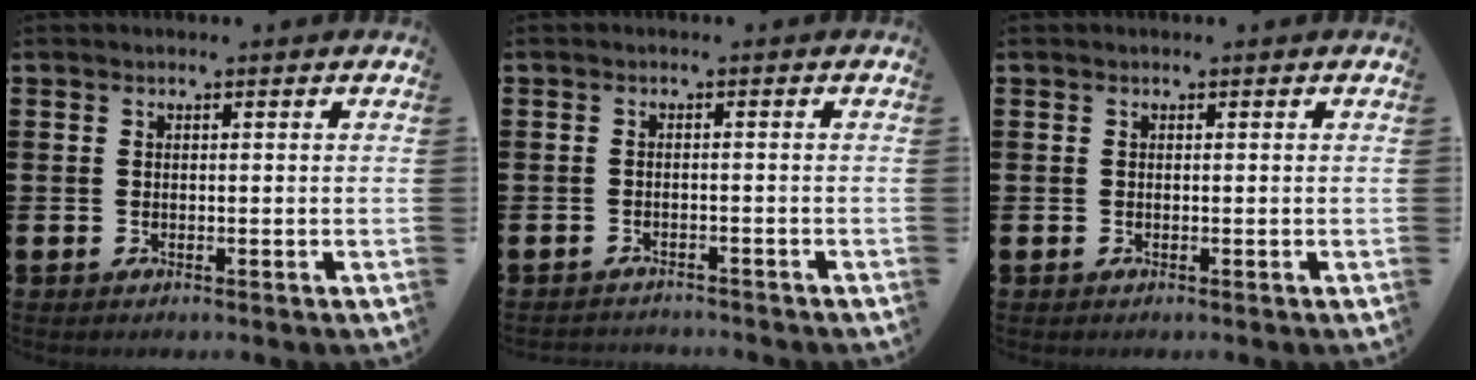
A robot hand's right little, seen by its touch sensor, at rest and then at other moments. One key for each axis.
{"total": 1.2, "fx": -1.2, "fy": 0.0, "fz": -0.1, "tx": -0.003, "ty": 0.003, "tz": -0.027}
{"total": 0.0}